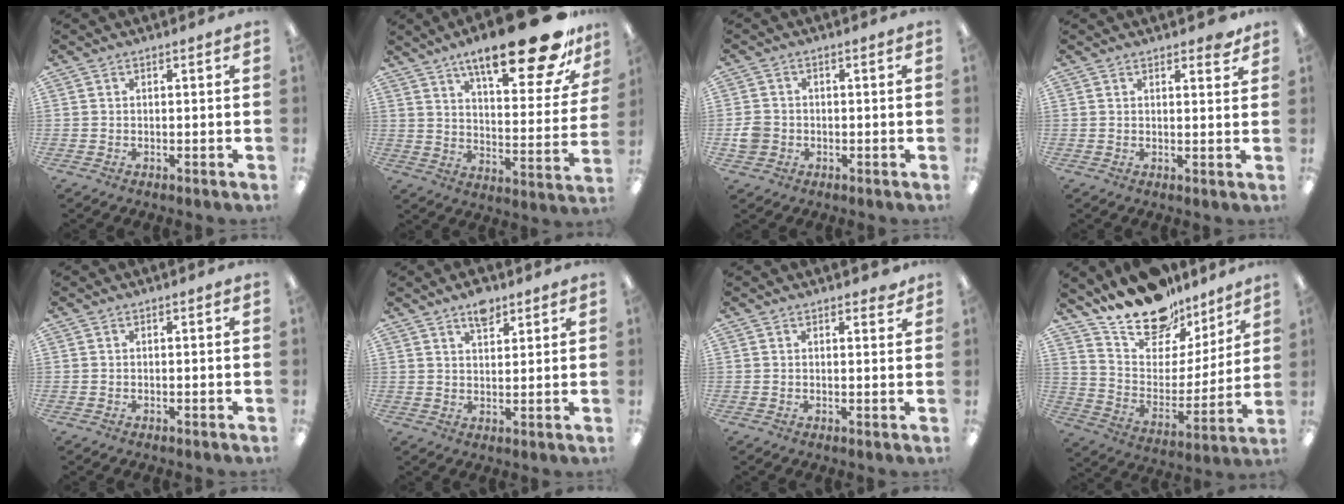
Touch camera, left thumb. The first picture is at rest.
{"total": 23.5, "force": [15.8, 6.3, 16.2], "torque": [-0.241, -0.101, 0.251]}
{"total": 3.6, "force": [-0.8, 3.3, 1.2], "torque": [-0.020, 0.007, -0.013]}
{"total": 2.3, "force": [2.0, 0.8, 0.9], "torque": [0.004, -0.010, 0.031]}
{"total": 0.0}
{"total": 5.1, "force": [4.0, 2.0, 2.5], "torque": [-0.033, -0.022, 0.068]}
{"total": 1.6, "force": [1.3, 0.7, 0.5], "torque": [0.006, -0.006, 0.021]}
{"total": 17.5, "force": [15.2, 7.4, 4.4], "torque": [-0.090, -0.126, 0.273]}